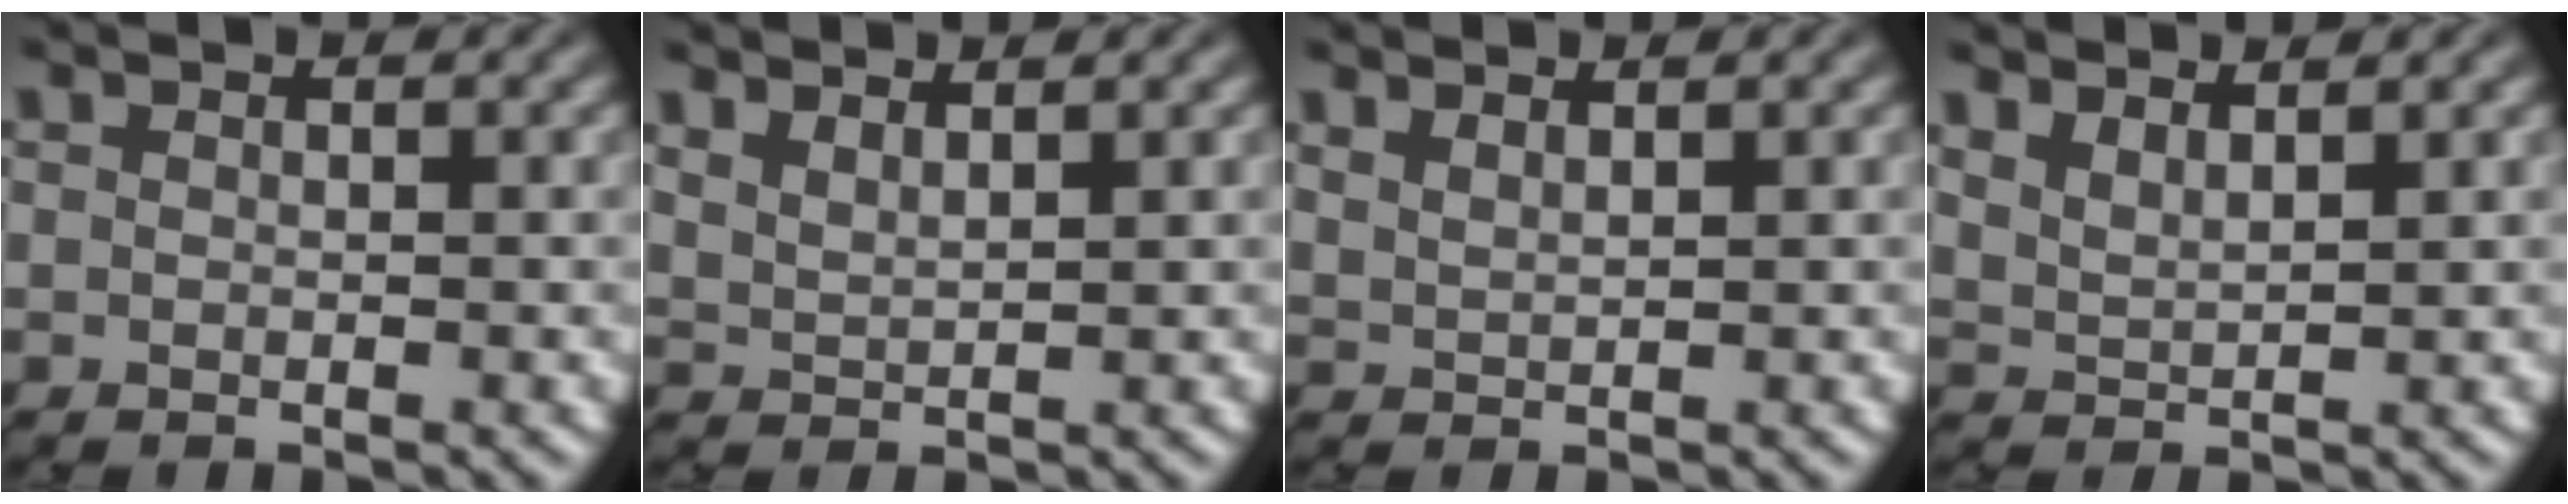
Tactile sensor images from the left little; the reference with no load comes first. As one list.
[{"total": 1.9, "force": [1.9, 0.0, 0.5], "torque": [-0.018, 0.007, 0.043]}, {"total": 1.3, "force": [1.2, -0.1, 0.3], "torque": [-0.015, 0.004, 0.031]}, {"total": 2.7, "force": [2.5, 0.3, 1.0], "torque": [-0.024, 0.009, 0.051]}]